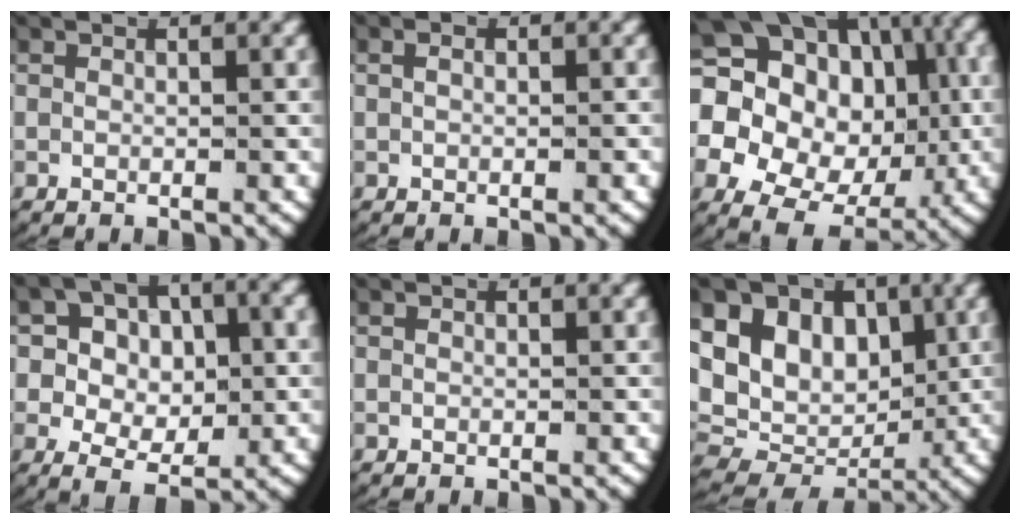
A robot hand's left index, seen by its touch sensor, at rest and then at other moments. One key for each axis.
{"total": 0.7, "fx": -0.1, "fy": 0.2, "fz": 0.7, "tx": -0.016, "ty": -0.003, "tz": 0.001}
{"total": 19.2, "fx": 1.7, "fy": 16.2, "fz": 10.1, "tx": -0.226, "ty": -0.029, "tz": 0.018}
{"total": 7.5, "fx": 0.2, "fy": 6.0, "fz": 4.6, "tx": -0.086, "ty": -0.021, "tz": 0.004}
{"total": 0.0}
{"total": 14.6, "fx": 0.9, "fy": 12.1, "fz": 8.0, "tx": -0.158, "ty": -0.031, "tz": 0.022}